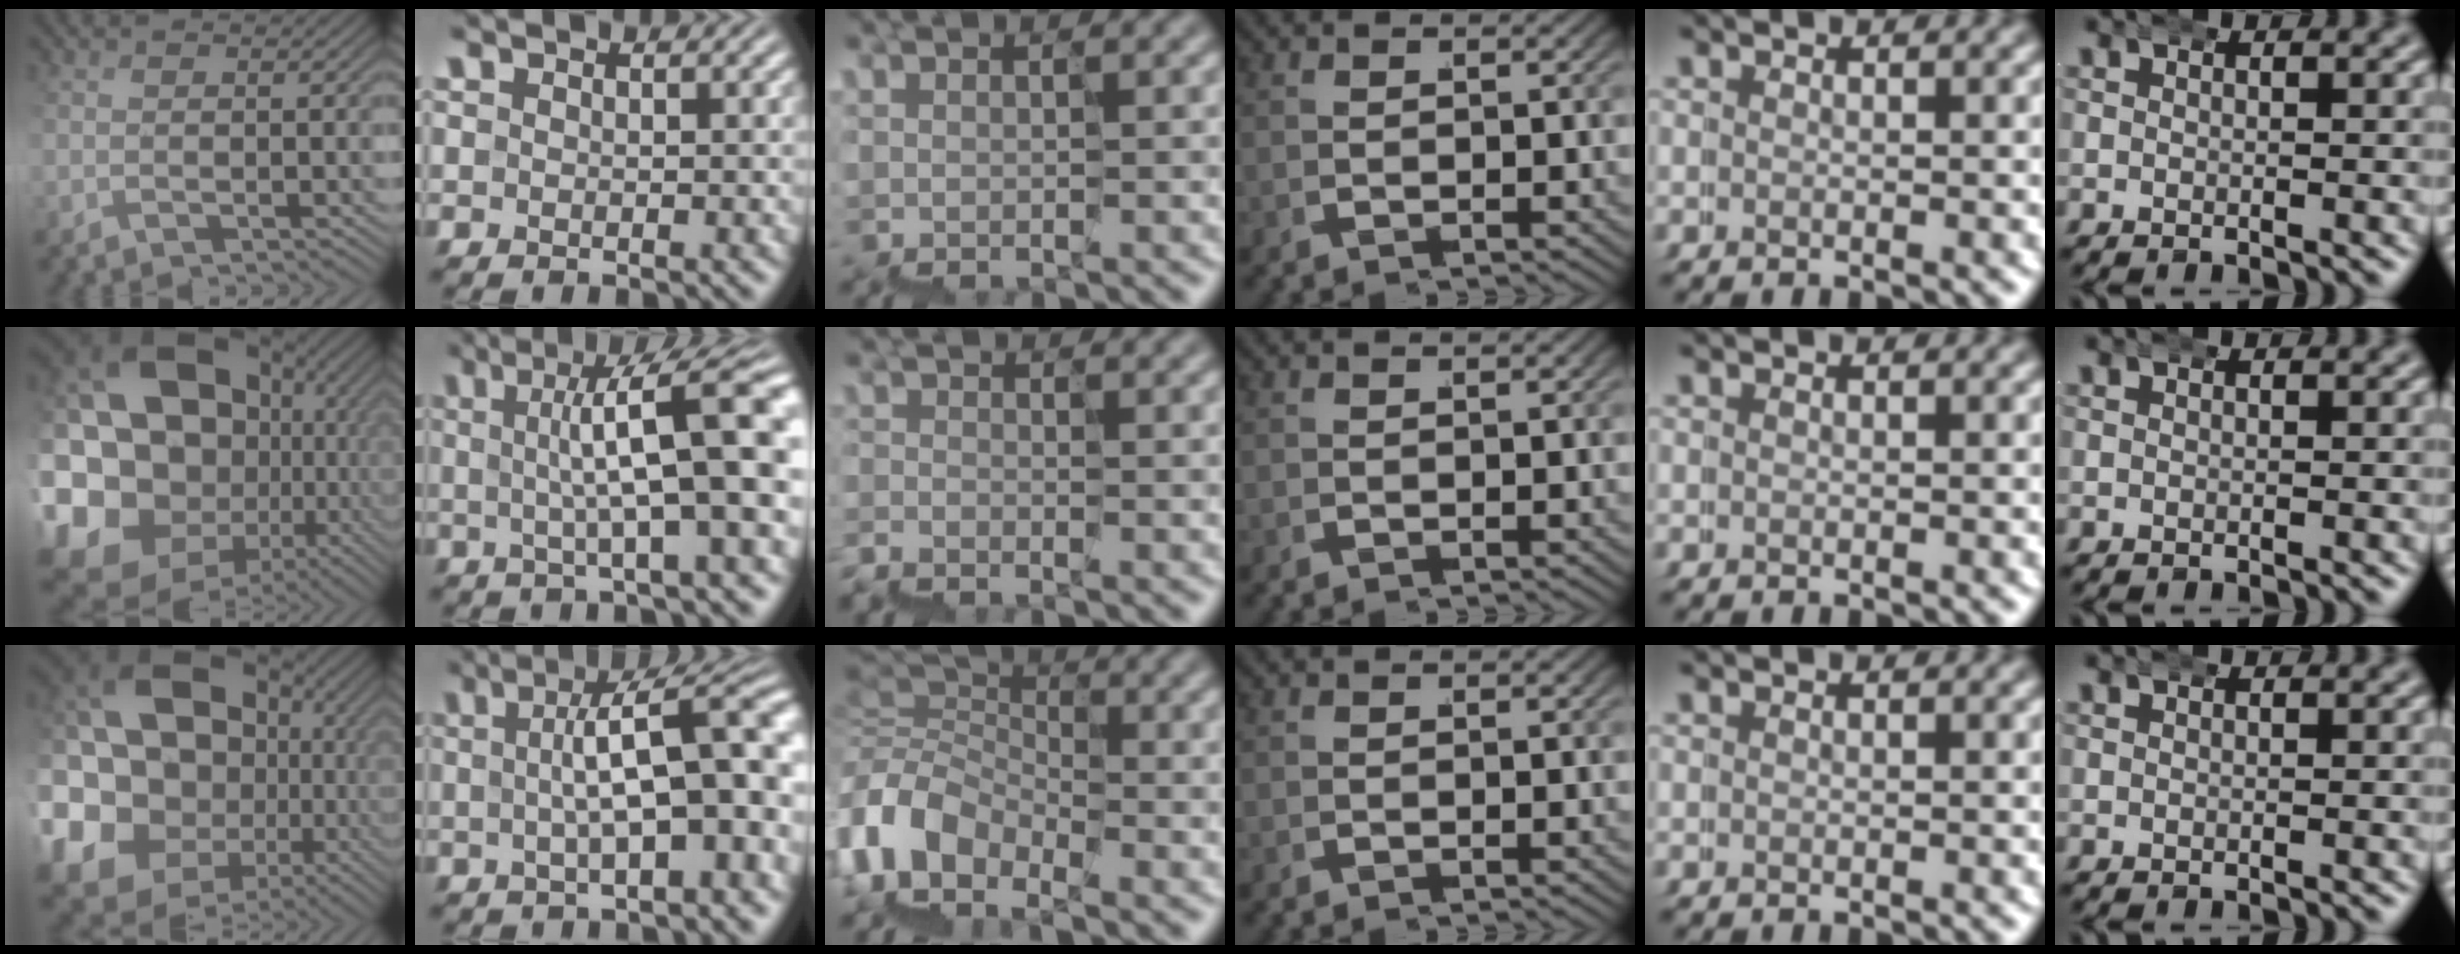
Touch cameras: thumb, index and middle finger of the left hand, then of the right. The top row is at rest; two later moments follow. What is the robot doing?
{"motion": "wrap", "object": "belt"}